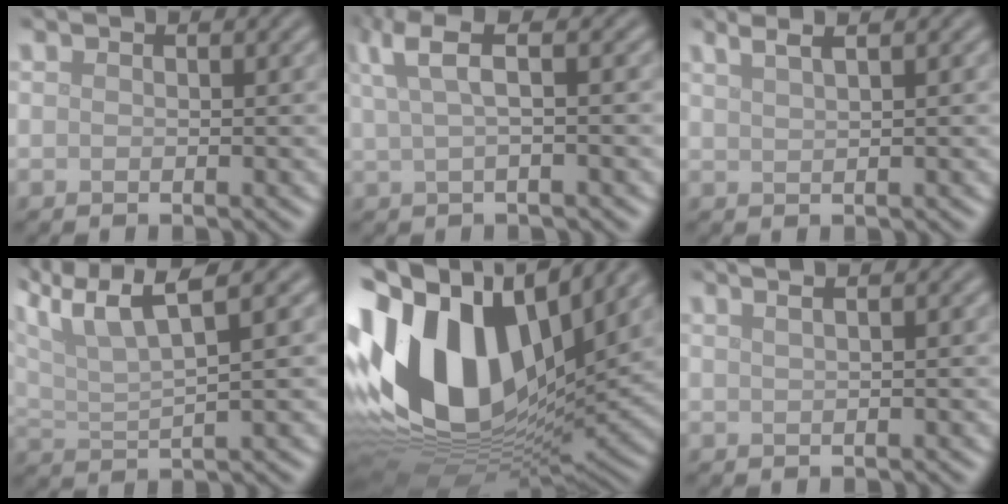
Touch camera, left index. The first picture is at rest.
{"total": 3.9, "force": [1.7, 1.0, 3.4], "torque": [-0.063, 0.010, 0.030]}
{"total": 3.5, "force": [2.3, 1.3, 2.3], "torque": [-0.013, 0.017, 0.008]}
{"total": 7.5, "force": [4.6, 2.0, 5.5], "torque": [-0.111, 0.024, 0.085]}
{"total": 17.4, "force": [4.2, 10.4, 13.3], "torque": [-0.292, 0.024, 0.059]}
{"total": 4.0, "force": [2.2, 2.0, 2.7], "torque": [-0.016, 0.033, -0.001]}